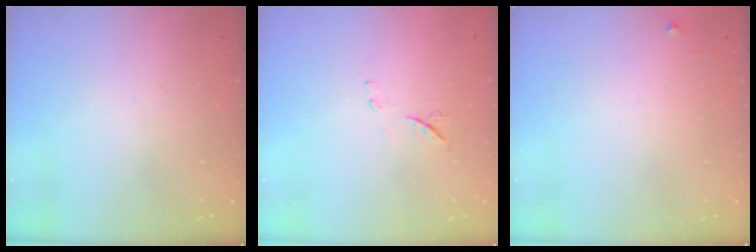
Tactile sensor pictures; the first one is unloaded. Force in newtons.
{"total": 5.6, "press": 5.6, "slide": 0.7}
{"total": 3.2, "press": 3.2, "slide": 0.5}